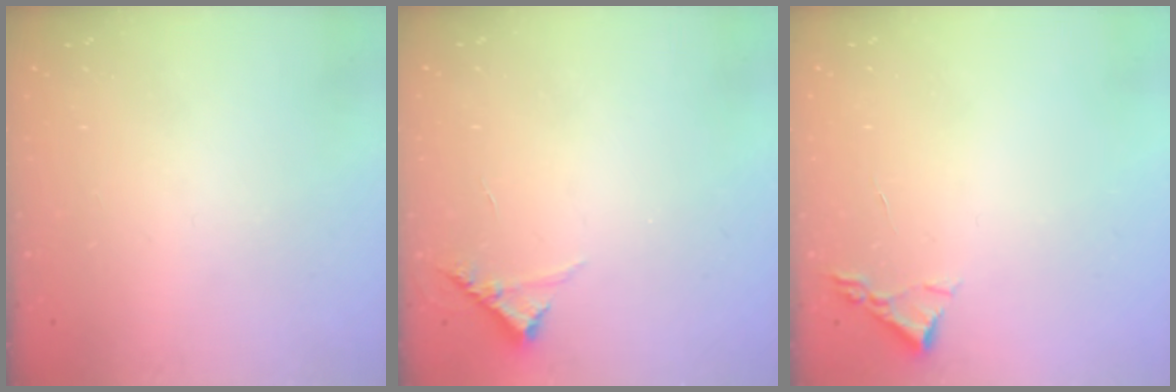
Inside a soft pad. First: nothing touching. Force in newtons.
{"total": 5.0, "press": 5.0, "slide": 0.4}
{"total": 2.2, "press": 2.2, "slide": 0.3}